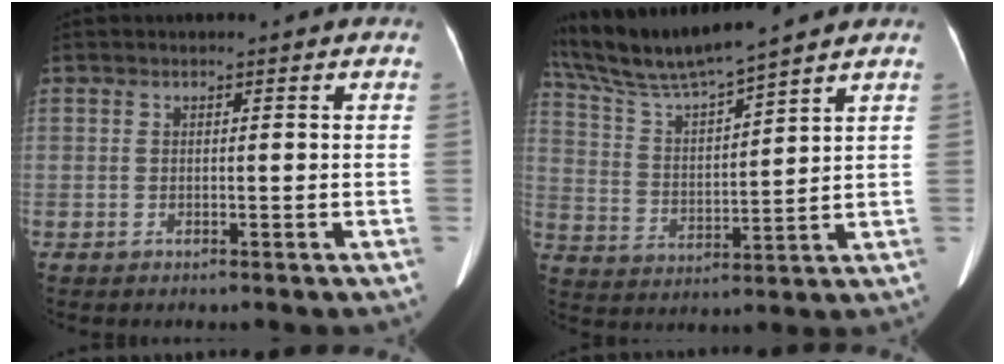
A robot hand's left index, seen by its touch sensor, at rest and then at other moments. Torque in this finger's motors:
{"motor_torque": [0.52, -1.62, 0.33, 0.14]}